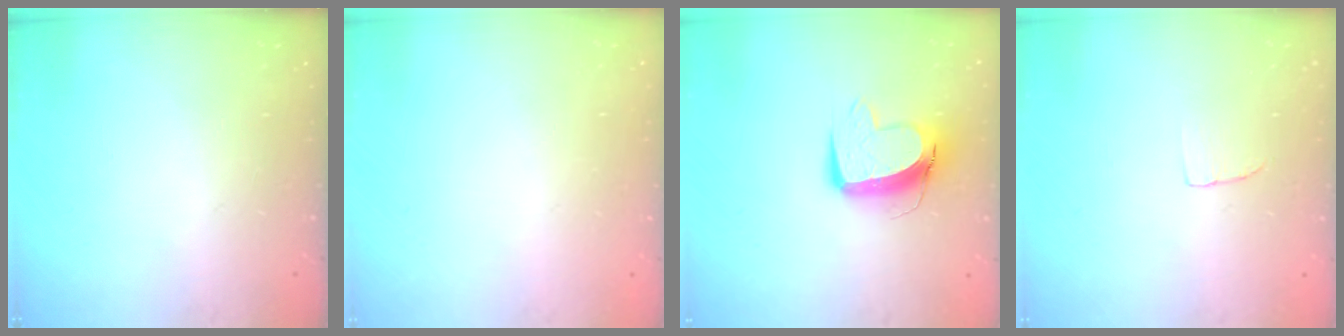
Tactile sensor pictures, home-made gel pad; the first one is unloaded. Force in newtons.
{"total": 0.0}
{"total": 10.9, "press": 10.8, "slide": 1.2}
{"total": 2.7, "press": 2.7, "slide": 0.2}